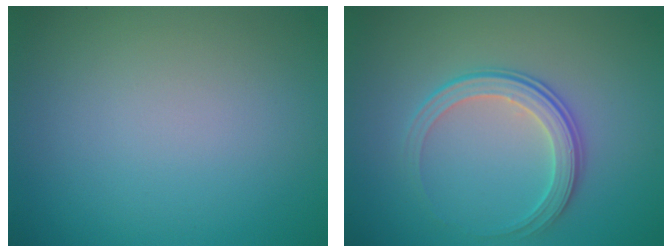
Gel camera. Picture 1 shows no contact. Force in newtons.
{"total": 3.3, "press": 2.8, "slide": 1.8}